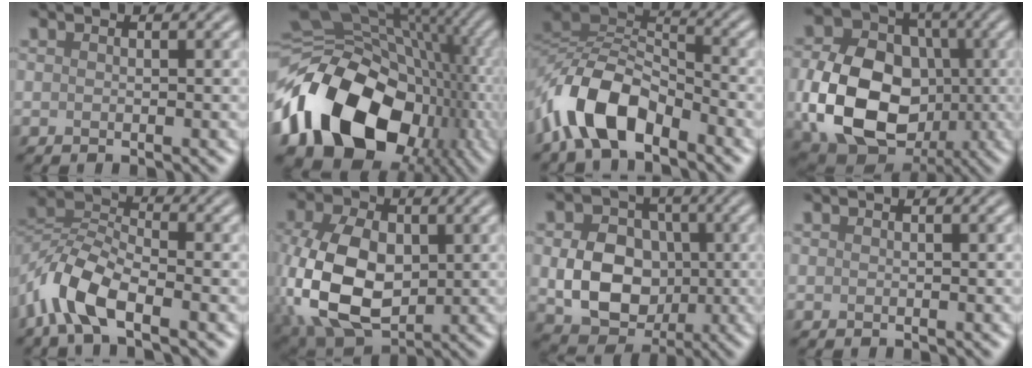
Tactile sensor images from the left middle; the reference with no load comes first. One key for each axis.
{"total": 15.5, "fx": -5.2, "fy": 10.8, "fz": 9.8, "tx": -0.171, "ty": -0.008, "tz": -0.095}
{"total": 8.3, "fx": -4.6, "fy": 4.0, "fz": 5.6, "tx": -0.112, "ty": 0.006, "tz": -0.098}
{"total": 11.8, "fx": -2.1, "fy": 9.0, "fz": 7.4, "tx": -0.151, "ty": -0.009, "tz": -0.041}
{"total": 6.7, "fx": -3.6, "fy": 2.9, "fz": 4.8, "tx": -0.099, "ty": 0.007, "tz": -0.085}
{"total": 12.6, "fx": -0.7, "fy": 8.5, "fz": 9.3, "tx": -0.225, "ty": -0.013, "tz": -0.007}
{"total": 7.7, "fx": -0.5, "fy": 6.2, "fz": 4.6, "tx": -0.093, "ty": -0.005, "tz": -0.006}
{"total": 0.0}